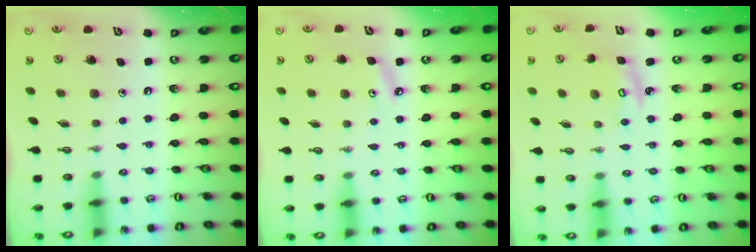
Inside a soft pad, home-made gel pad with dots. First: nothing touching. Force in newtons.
{"total": 5.5, "press": 5.5, "slide": 0.5}
{"total": 2.8, "press": 2.8, "slide": 0.2}